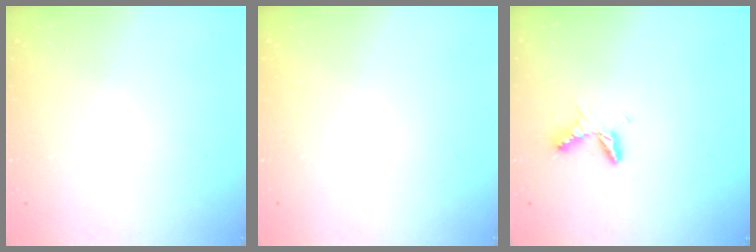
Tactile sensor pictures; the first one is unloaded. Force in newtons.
{"total": 0.0}
{"total": 5.6, "press": 5.6, "slide": 0.5}